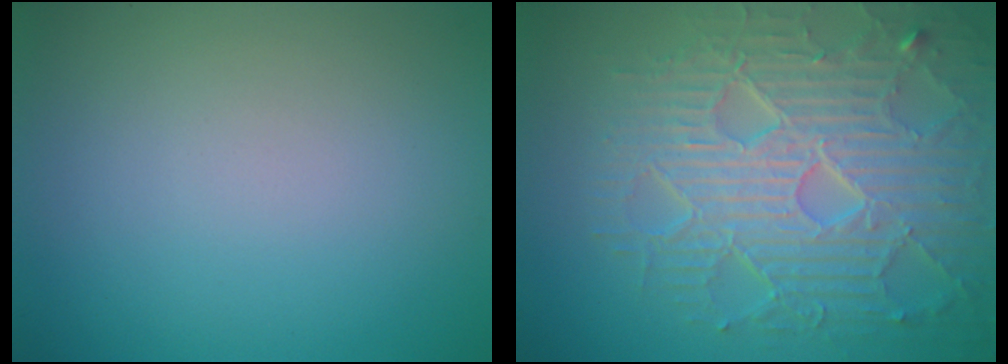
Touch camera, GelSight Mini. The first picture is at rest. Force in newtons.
{"total": 8.9, "press": 6.2, "slide": 6.4}